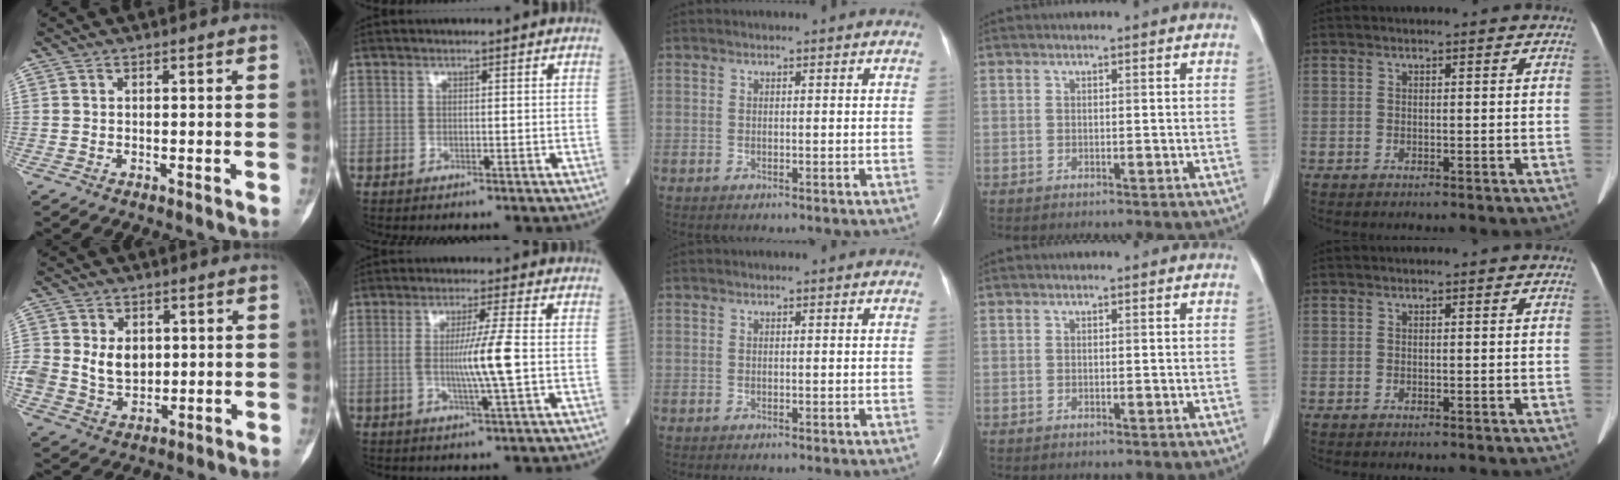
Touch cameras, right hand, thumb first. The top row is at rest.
{"thumb": {"total": 8.2, "force": [1.1, 6.4, 5.0], "torque": [-0.062, -0.008, 0.030]}, "index": {"total": 6.7, "force": [-0.4, -1.0, 6.6], "torque": [-0.121, -0.008, -0.008]}}